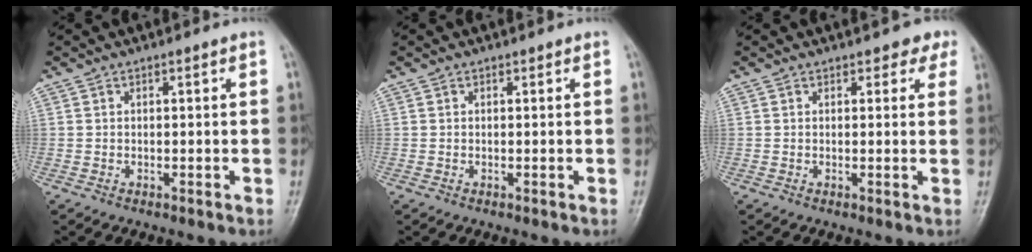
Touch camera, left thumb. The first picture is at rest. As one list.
[{"total": 0.0}, {"total": 2.6, "force": [2.0, 1.5, 0.7], "torque": [0.018, -0.008, 0.010]}]